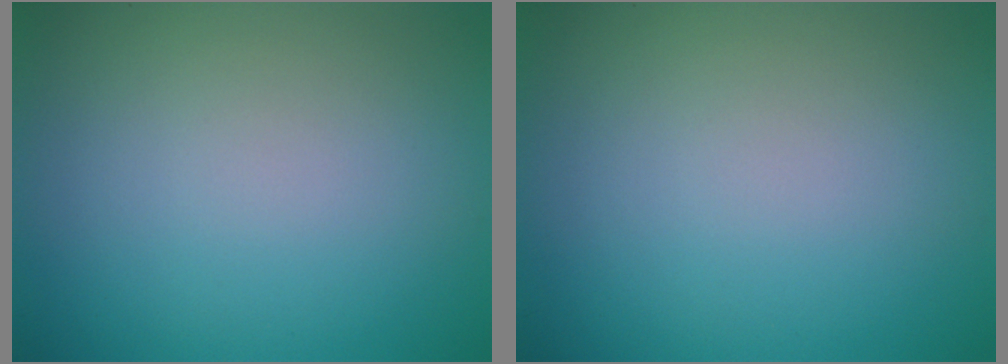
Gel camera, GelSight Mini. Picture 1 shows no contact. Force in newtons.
{"total": 0.0}